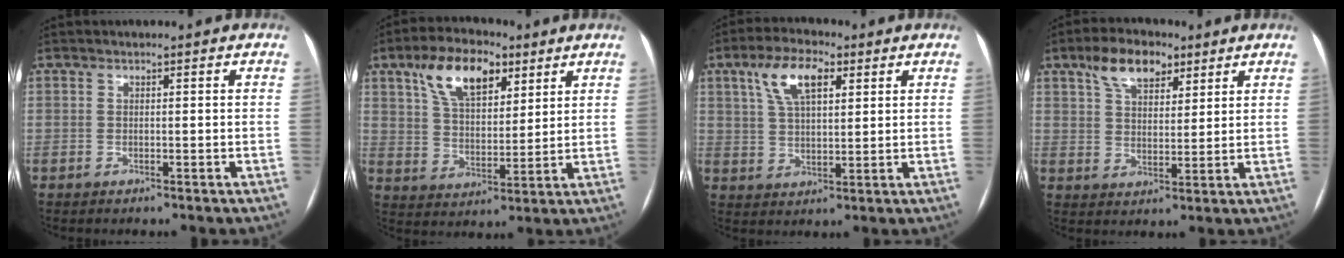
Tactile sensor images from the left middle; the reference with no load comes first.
{"total": 11.7, "force": [6.4, 5.6, 8.0], "torque": [-0.149, 0.025, 0.120]}
{"total": 8.7, "force": [4.0, 3.5, 6.8], "torque": [-0.135, 0.019, 0.076]}
{"total": 8.2, "force": [5.1, 4.1, 4.9], "torque": [-0.091, 0.021, 0.093]}